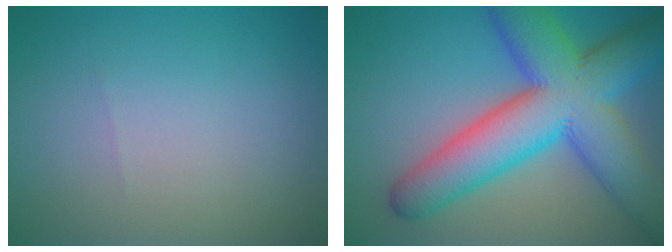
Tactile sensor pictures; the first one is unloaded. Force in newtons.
{"total": 12.7, "press": 12.7, "slide": 0.2}